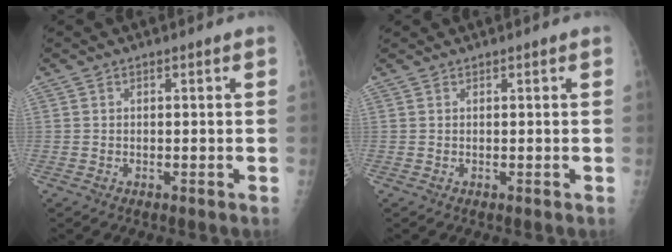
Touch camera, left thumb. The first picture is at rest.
{"total": 0.0}